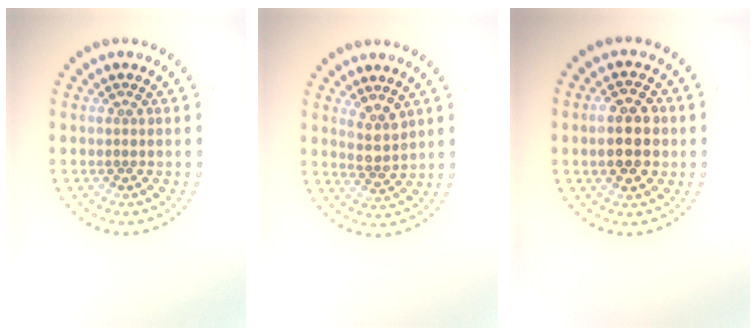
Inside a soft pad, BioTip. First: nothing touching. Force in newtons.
{"total": 2.3, "press": 2.1, "slide": 0.9}
{"total": 5.0, "press": 5.0, "slide": 0.2}